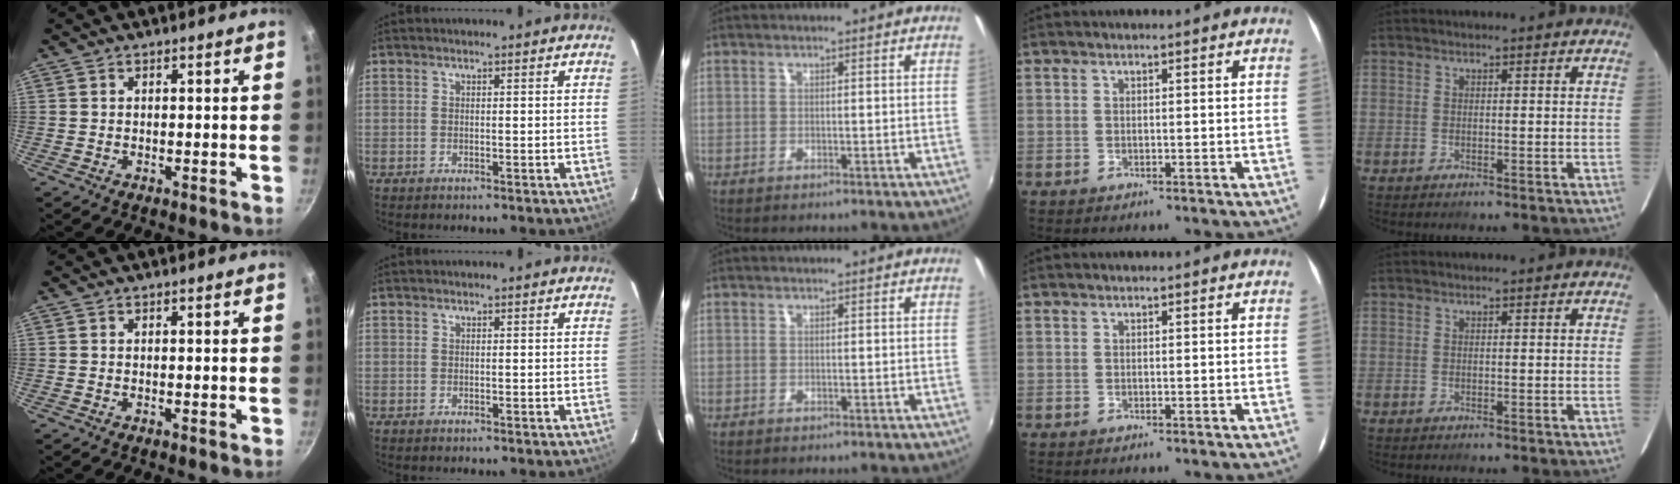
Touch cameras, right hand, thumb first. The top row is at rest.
{}